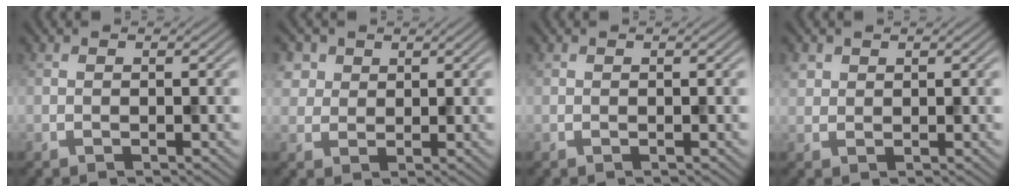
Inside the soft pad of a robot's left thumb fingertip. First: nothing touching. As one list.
[{"total": 3.3, "force": [1.6, 2.8, 1.0], "torque": [-0.037, -0.005, 0.037]}, {"total": 0.0}, {"total": 1.6, "force": [0.9, 1.2, 0.4], "torque": [-0.012, 0.001, 0.020]}]